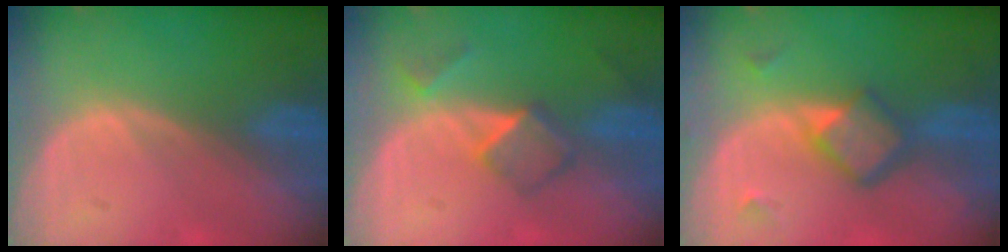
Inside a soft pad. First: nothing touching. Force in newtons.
{"total": 5.0, "press": 4.4, "slide": 2.4}
{"total": 5.9, "press": 5.1, "slide": 2.9}